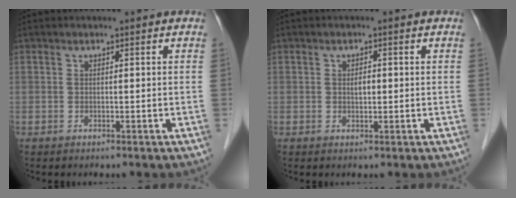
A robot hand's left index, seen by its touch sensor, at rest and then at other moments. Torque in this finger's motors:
{"motor_torque": [0.14, 0.05, 0.02, 0.01]}